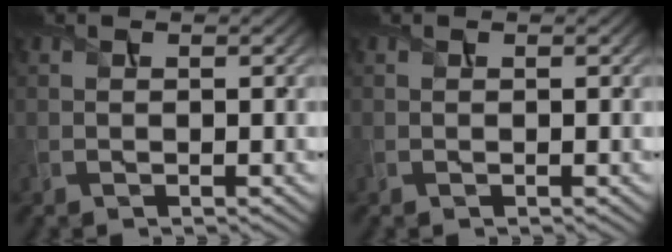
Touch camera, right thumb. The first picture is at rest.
{"total": 0.0}